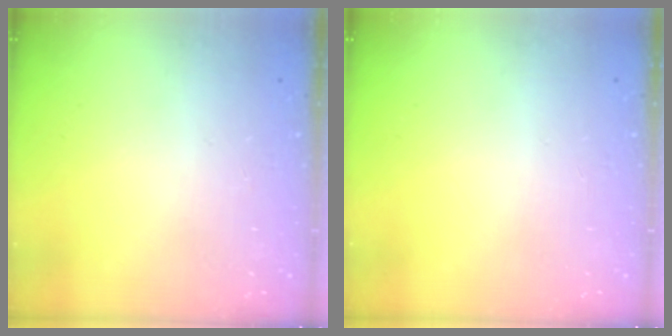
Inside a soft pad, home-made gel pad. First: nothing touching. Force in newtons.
{"total": 0.0}